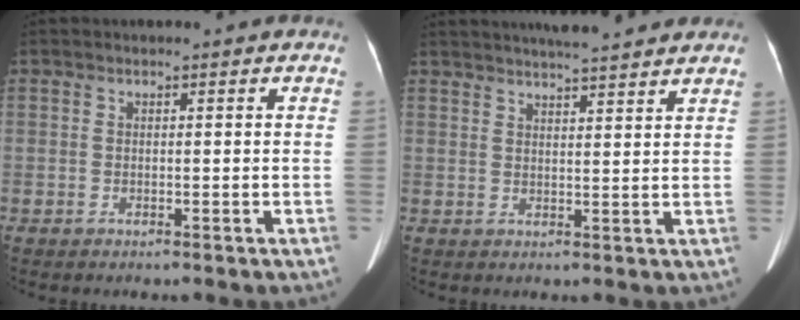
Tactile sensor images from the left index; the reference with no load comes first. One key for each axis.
{"total": 11.6, "fx": 10.3, "fy": 0.7, "fz": 5.2, "tx": -0.082, "ty": 0.017, "tz": 0.135}